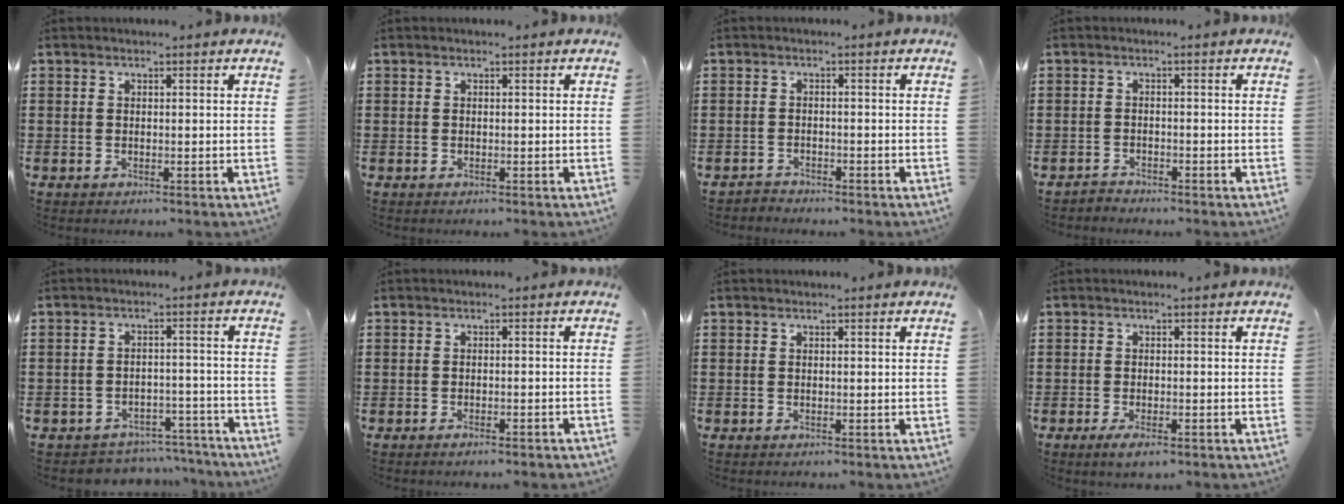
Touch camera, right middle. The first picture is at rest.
{"total": 0.0}
{"total": 1.6, "force": [-1.6, 0.4, -0.1], "torque": [-0.002, 0.003, -0.035]}
{"total": 1.7, "force": [-1.6, 0.3, -0.1], "torque": [-0.003, 0.003, -0.037]}
{"total": 4.1, "force": [-4.0, 0.9, -0.2], "torque": [-0.003, 0.007, -0.086]}
{"total": 1.3, "force": [-1.2, 0.1, 0.5], "torque": [-0.010, 0.000, -0.023]}
{"total": 0.0}
{"total": 2.0, "force": [-1.3, 0.6, 1.4], "torque": [-0.033, -0.001, -0.028]}